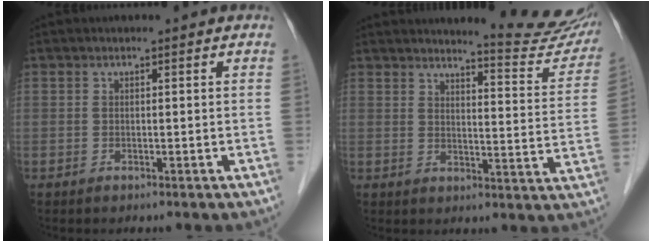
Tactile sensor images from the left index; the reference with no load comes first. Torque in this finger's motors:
{"motor_torque": [0.94, -1.07, 0.34, 0.03]}